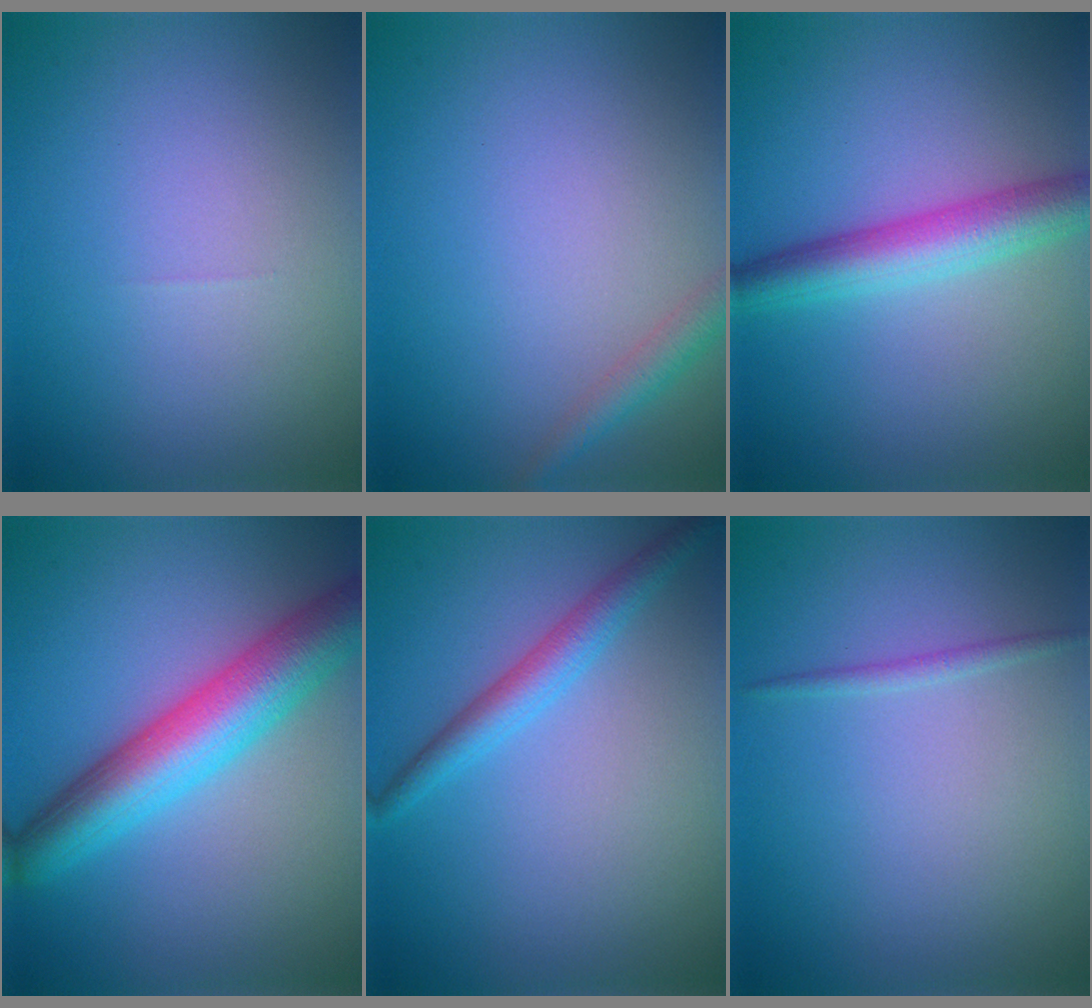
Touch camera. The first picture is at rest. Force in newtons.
{"total": 1.9, "press": 1.9, "slide": 0.0}
{"total": 4.8, "press": 4.8, "slide": 0.1}
{"total": 7.6, "press": 7.6, "slide": 0.1}
{"total": 2.7, "press": 2.7, "slide": 0.0}
{"total": 0.7, "press": 0.7, "slide": 0.0}